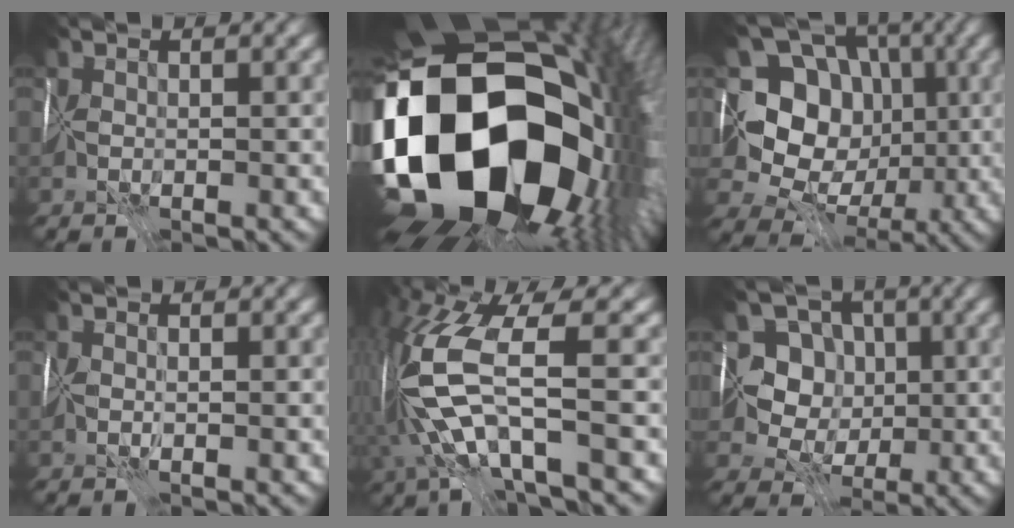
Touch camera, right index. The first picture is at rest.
{"total": 21.7, "force": [-2.9, 15.5, 15.0], "torque": [-0.303, -0.064, -0.026]}
{"total": 10.7, "force": [1.1, 9.3, 5.0], "torque": [-0.077, 0.009, 0.002]}
{"total": 0.7, "force": [-0.5, 0.0, 0.5], "torque": [-0.001, -0.004, -0.009]}
{"total": 9.3, "force": [-0.8, 3.0, 8.7], "torque": [-0.196, 0.002, -0.014]}
{"total": 6.6, "force": [1.4, 5.9, 2.6], "torque": [-0.021, 0.020, -0.006]}